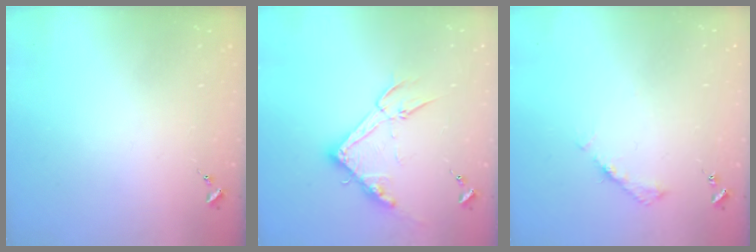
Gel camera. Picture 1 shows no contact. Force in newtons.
{"total": 16.1, "press": 16.1, "slide": 0.6}
{"total": 5.3, "press": 5.3, "slide": 0.5}